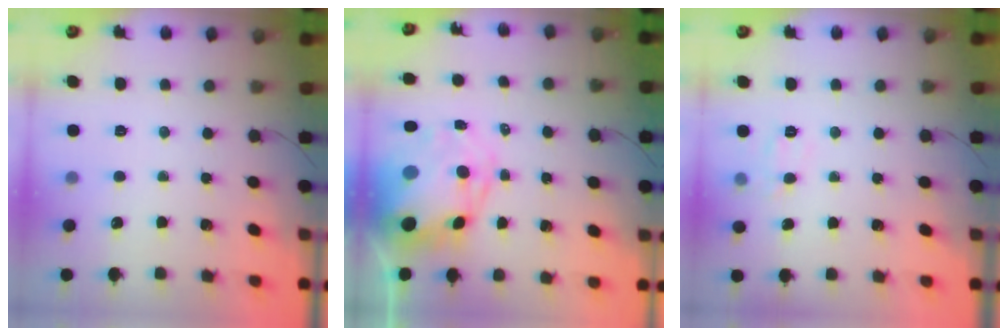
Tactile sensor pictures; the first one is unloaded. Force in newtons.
{"total": 12.8, "press": 12.3, "slide": 3.4}
{"total": 6.3, "press": 6.1, "slide": 1.5}